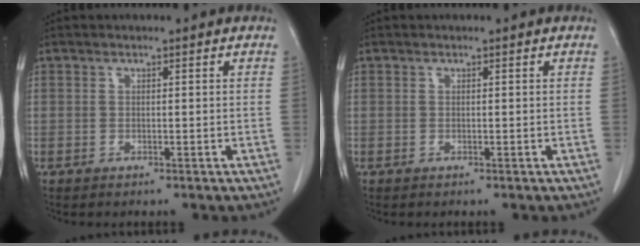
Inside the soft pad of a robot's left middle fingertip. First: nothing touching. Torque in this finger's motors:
{"motor_torque": [0.03, -0.13, 0.00, -0.01]}